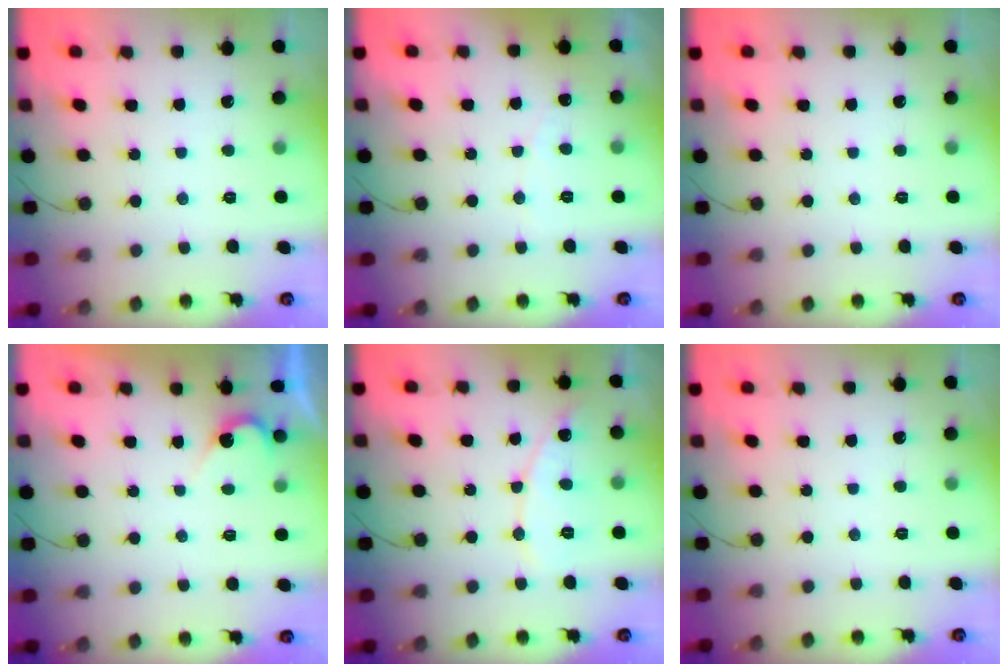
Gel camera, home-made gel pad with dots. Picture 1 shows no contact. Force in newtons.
{"total": 2.3, "press": 2.3, "slide": 0.1}
{"total": 0.0}
{"total": 3.0, "press": 3.0, "slide": 0.3}
{"total": 8.5, "press": 8.4, "slide": 0.9}
{"total": 0.0}